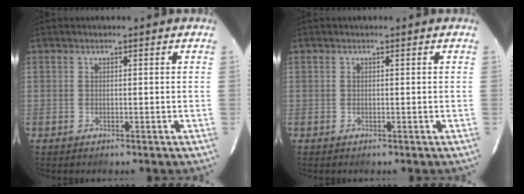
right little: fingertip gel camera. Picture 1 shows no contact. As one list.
[{"total": 0.0}]